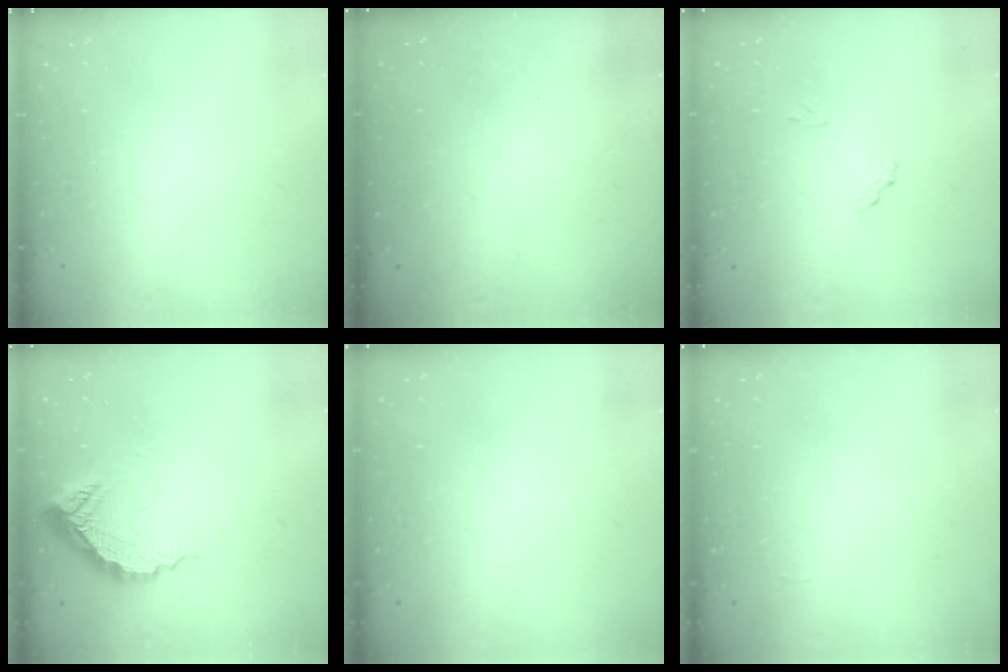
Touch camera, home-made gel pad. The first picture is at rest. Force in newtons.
{"total": 3.3, "press": 3.3, "slide": 0.2}
{"total": 6.2, "press": 6.2, "slide": 0.2}
{"total": 10.5, "press": 10.5, "slide": 0.3}
{"total": 3.6, "press": 3.6, "slide": 0.2}
{"total": 6.2, "press": 6.2, "slide": 0.4}